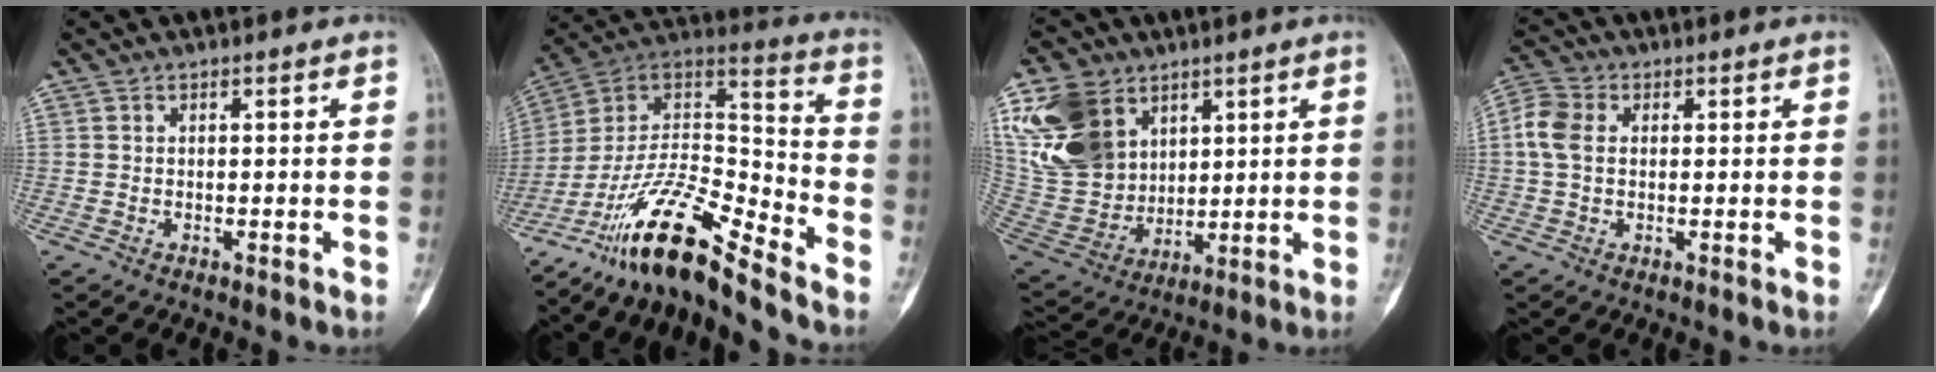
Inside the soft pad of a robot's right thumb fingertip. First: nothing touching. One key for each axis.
{"total": 17.6, "fx": -14.0, "fy": 3.0, "fz": 10.4, "tx": -0.178, "ty": 0.102, "tz": -0.255}
{"total": 18.6, "fx": 8.1, "fy": 13.7, "fz": 9.6, "tx": -0.184, "ty": -0.017, "tz": 0.173}
{"total": 5.8, "fx": 0.5, "fy": 4.1, "fz": 4.1, "tx": -0.102, "ty": 0.016, "tz": 0.004}